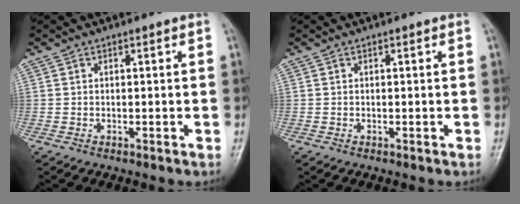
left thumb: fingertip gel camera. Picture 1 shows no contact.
{"total": 0.0}